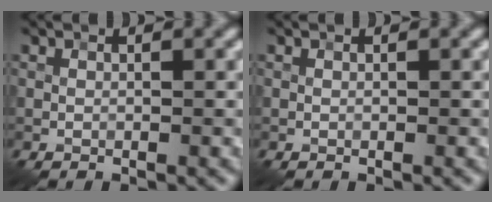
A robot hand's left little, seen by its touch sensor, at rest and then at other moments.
{"total": 0.0}